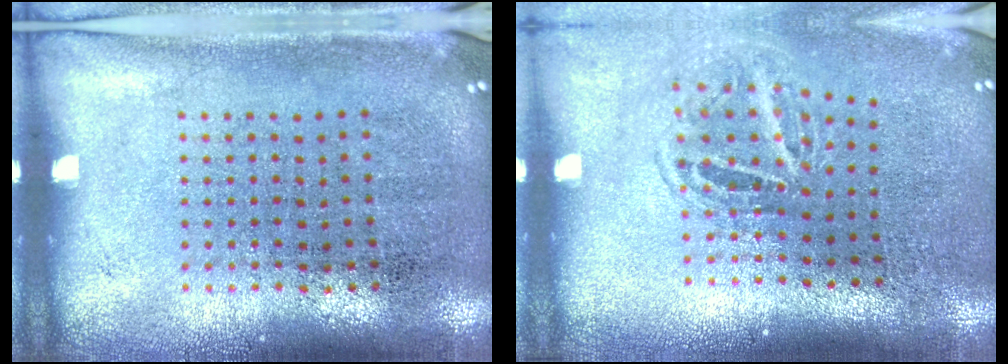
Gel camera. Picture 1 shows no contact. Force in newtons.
{"total": 1.7, "press": 1.2, "slide": 1.3}